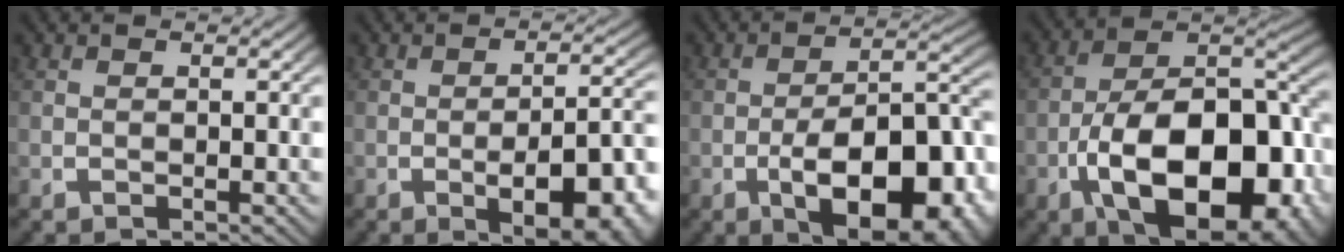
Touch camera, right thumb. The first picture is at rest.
{"total": 9.2, "force": [-2.5, 4.8, 7.5], "torque": [-0.118, -0.023, -0.024]}
{"total": 14.4, "force": [-3.8, 8.1, 11.3], "torque": [-0.190, -0.055, -0.029]}
{"total": 17.8, "force": [-3.4, 10.7, 13.8], "torque": [-0.261, -0.062, -0.028]}